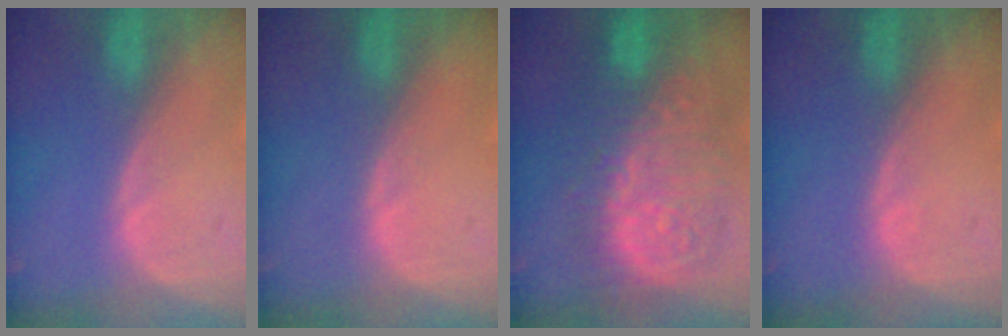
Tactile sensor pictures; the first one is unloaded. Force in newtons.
{"total": 0.5, "press": 0.5, "slide": 0.1}
{"total": 13.2, "press": 13.2, "slide": 1.4}
{"total": 0.5, "press": 0.5, "slide": 0.1}